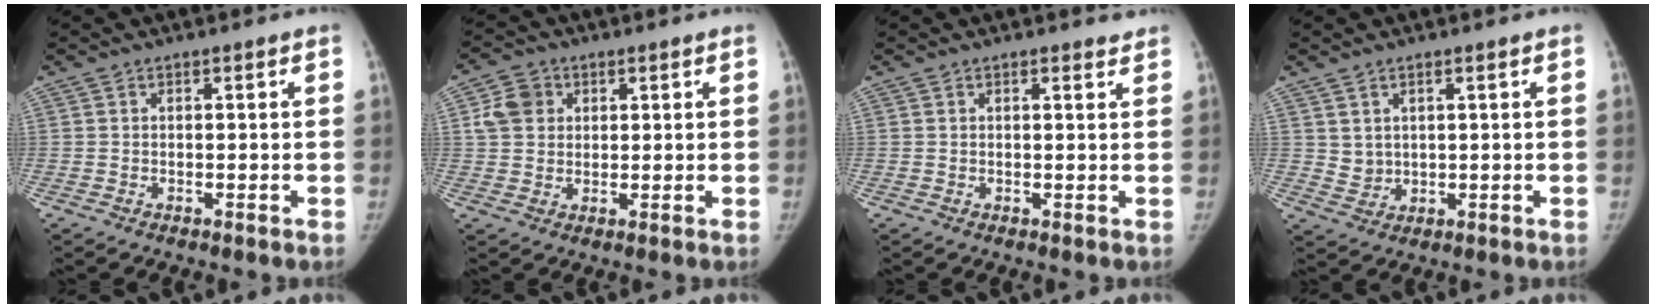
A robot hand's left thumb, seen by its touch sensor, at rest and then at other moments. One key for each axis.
{"total": 5.8, "fx": 1.8, "fy": 4.9, "fz": 2.6, "tx": -0.029, "ty": 0.001, "tz": 0.031}
{"total": 1.3, "fx": 1.2, "fy": 0.3, "fz": 0.5, "tx": -0.003, "ty": -0.007, "tz": 0.015}
{"total": 2.7, "fx": 1.4, "fy": 2.1, "fz": 0.8, "tx": -0.004, "ty": -0.017, "tz": 0.035}